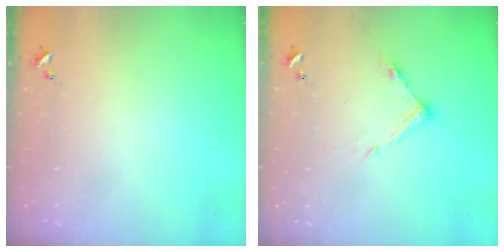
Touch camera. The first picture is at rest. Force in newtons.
{"total": 8.0, "press": 8.0, "slide": 0.4}